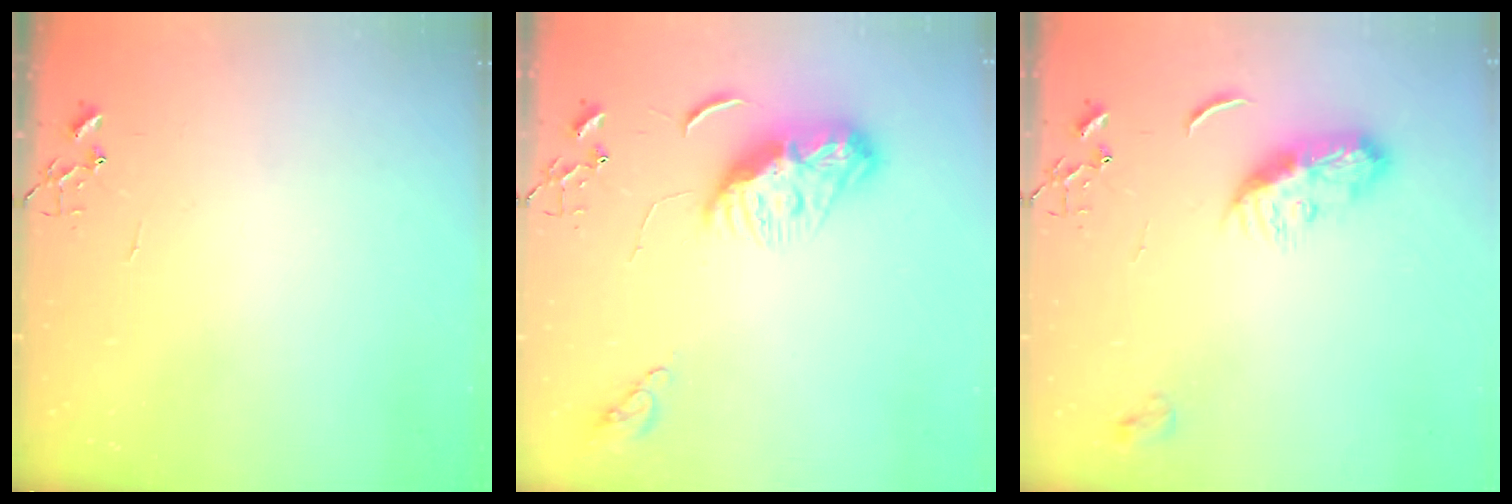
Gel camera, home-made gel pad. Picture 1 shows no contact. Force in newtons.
{"total": 9.9, "press": 9.8, "slide": 1.1}
{"total": 10.9, "press": 10.9, "slide": 0.7}